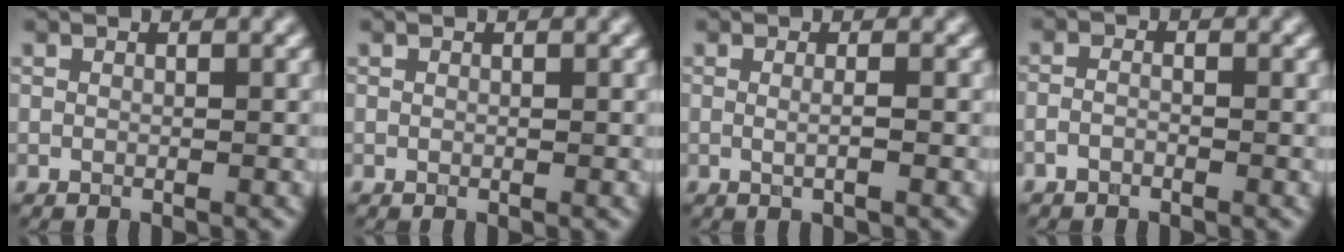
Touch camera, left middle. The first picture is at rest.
{"total": 0.0}
{"total": 1.8, "force": [0.0, 0.6, 1.7], "torque": [-0.018, -0.013, -0.009]}
{"total": 1.2, "force": [-0.9, 0.4, 0.6], "torque": [-0.015, 0.001, -0.021]}